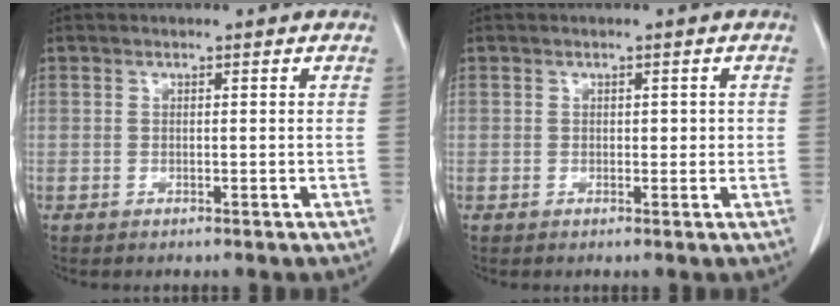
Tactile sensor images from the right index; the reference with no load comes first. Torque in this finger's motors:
{"motor_torque": [0.07, 0.13, 0.02, 0.01]}